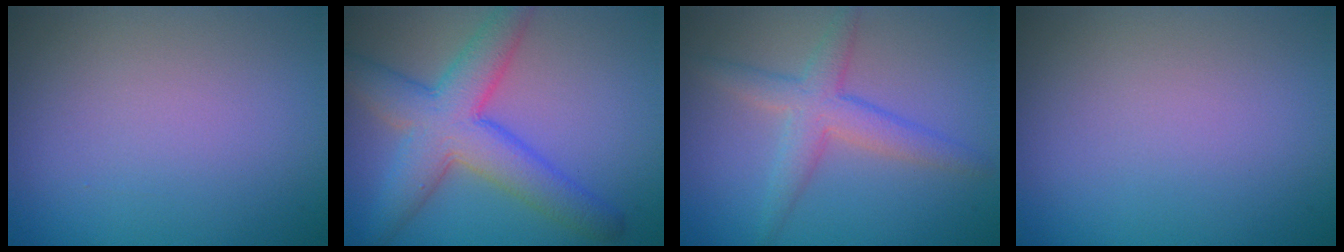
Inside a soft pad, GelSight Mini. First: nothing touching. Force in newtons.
{"total": 7.0, "press": 7.0, "slide": 0.1}
{"total": 3.5, "press": 3.5, "slide": 0.2}
{"total": 0.0}